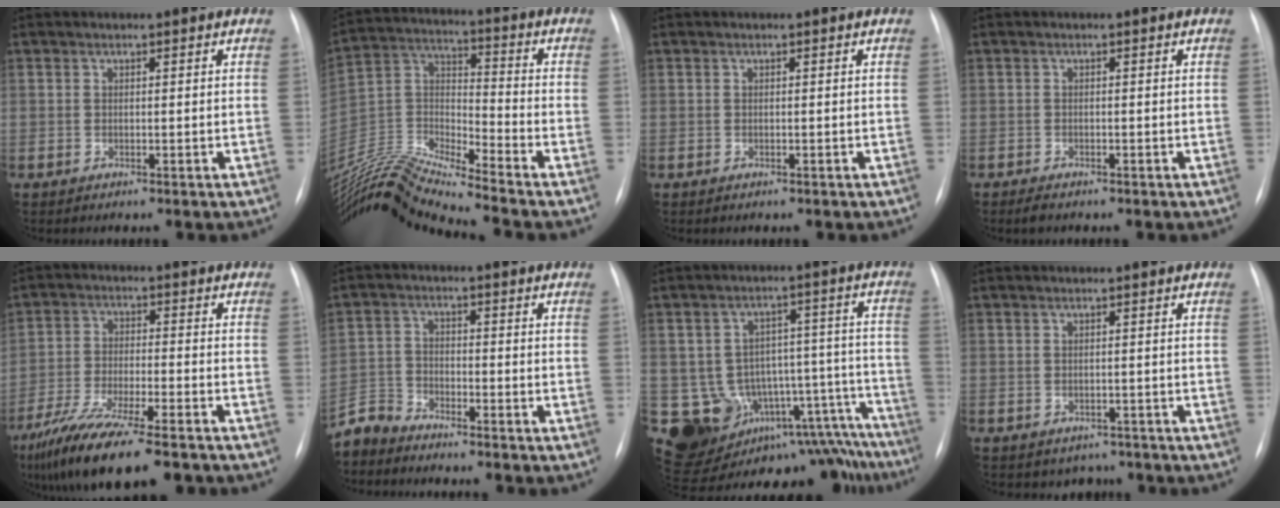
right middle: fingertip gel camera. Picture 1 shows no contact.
{"total": 17.6, "force": [-16.5, -1.6, 6.1], "torque": [-0.124, 0.016, -0.308]}
{"total": 0.0}
{"total": 1.5, "force": [-1.2, 0.6, 0.7], "torque": [-0.021, -0.004, -0.017]}
{"total": 15.0, "force": [-11.2, 2.5, 9.8], "torque": [-0.186, -0.040, -0.189]}
{"total": 4.6, "force": [-4.5, 1.1, -0.2], "torque": [0.002, -0.009, -0.091]}
{"total": 18.6, "force": [-13.1, 10.9, 7.6], "torque": [-0.076, 0.084, -0.155]}
{"total": 3.1, "force": [-2.4, 2.0, 0.3], "torque": [0.001, 0.011, -0.026]}